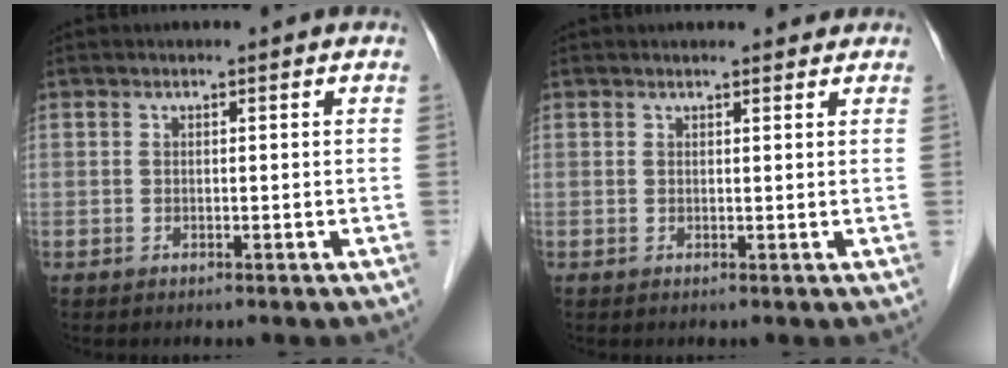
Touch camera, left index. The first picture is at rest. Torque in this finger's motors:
{"motor_torque": [0.29, -0.19, 0.06, -0.01]}